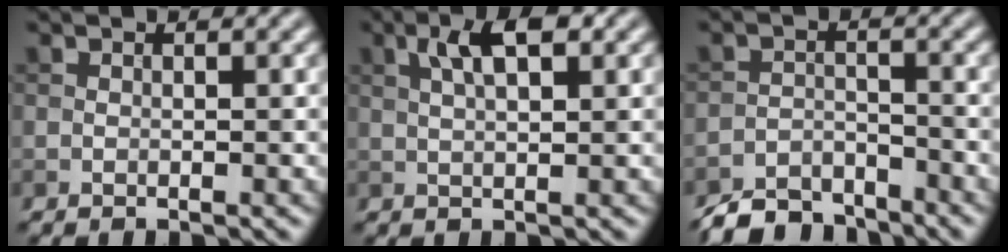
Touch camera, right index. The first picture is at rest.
{"total": 4.3, "force": [1.7, 1.4, 3.7], "torque": [-0.070, 0.009, 0.028]}
{"total": 5.0, "force": [-4.7, 1.6, 1.1], "torque": [-0.014, -0.005, -0.092]}